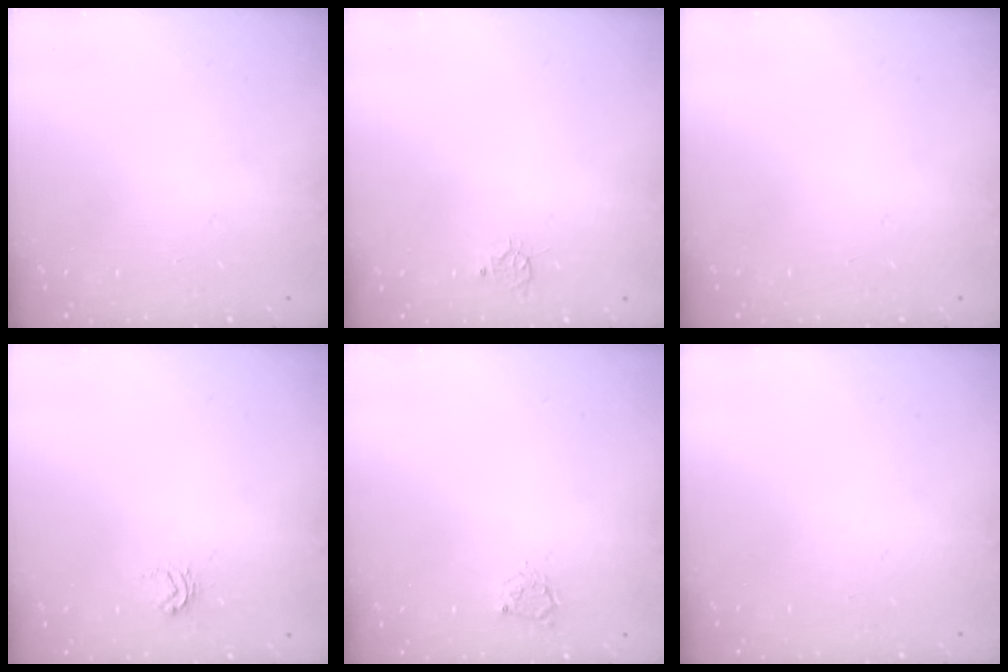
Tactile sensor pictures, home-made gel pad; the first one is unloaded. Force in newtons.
{"total": 3.6, "press": 3.5, "slide": 0.4}
{"total": 0.0}
{"total": 3.3, "press": 3.3, "slide": 0.4}
{"total": 3.1, "press": 3.1, "slide": 0.4}
{"total": 0.0}